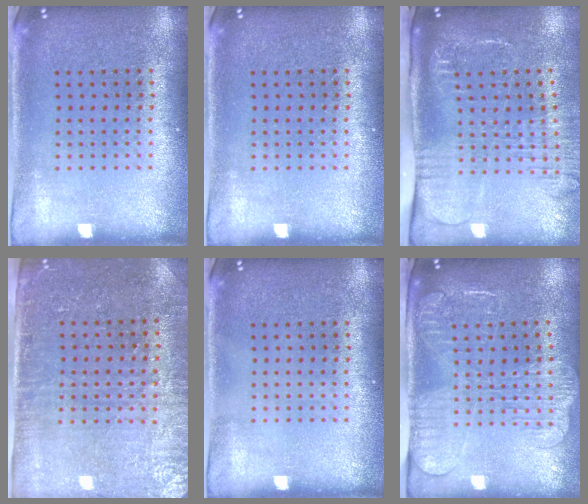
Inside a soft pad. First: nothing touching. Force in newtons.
{"total": 0.0}
{"total": 2.6, "press": 2.0, "slide": 1.7}
{"total": 3.2, "press": 3.0, "slide": 1.3}
{"total": 0.0}
{"total": 2.5, "press": 2.0, "slide": 1.4}